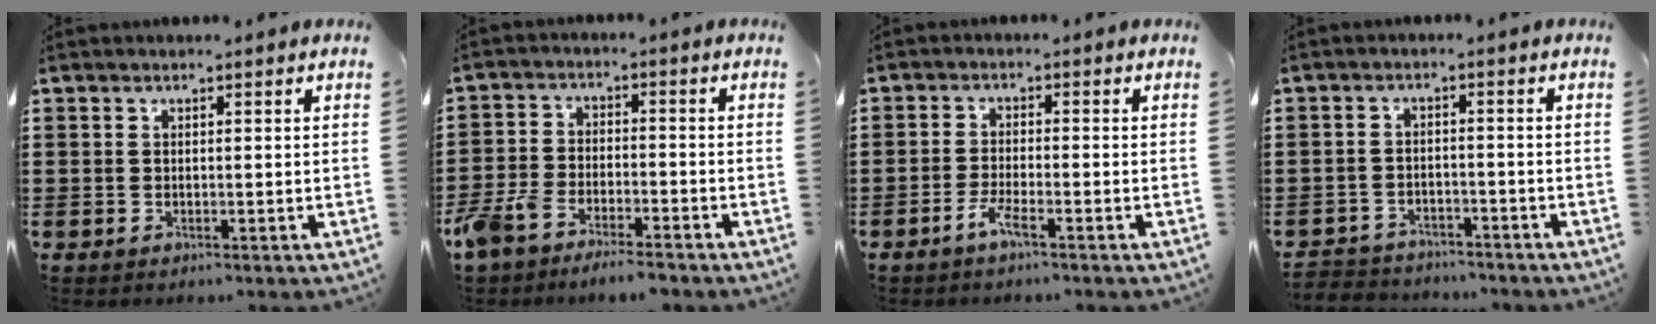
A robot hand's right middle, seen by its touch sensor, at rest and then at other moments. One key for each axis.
{"total": 5.7, "fx": -5.1, "fy": 1.1, "fz": 2.2, "tx": -0.063, "ty": -0.003, "tz": -0.105}
{"total": 3.0, "fx": -2.0, "fy": 0.2, "fz": 2.2, "tx": -0.053, "ty": -0.003, "tz": -0.040}
{"total": 3.0, "fx": -2.9, "fy": 0.6, "fz": -0.3, "tx": -0.003, "ty": 0.000, "tz": -0.065}